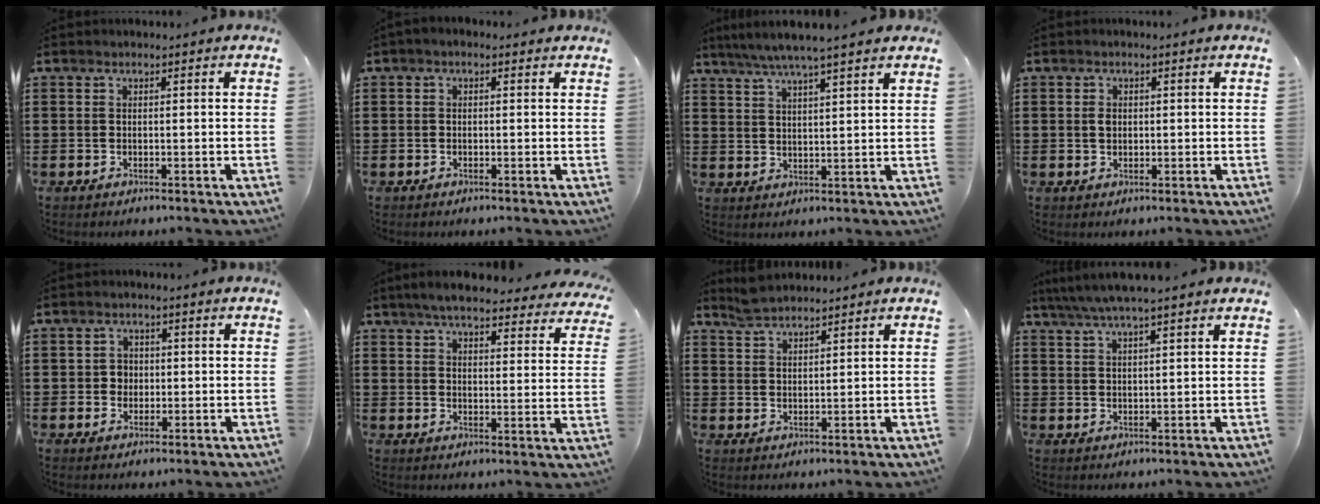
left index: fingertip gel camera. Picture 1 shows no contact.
{"total": 0.8, "force": [-0.3, 0.4, 0.6], "torque": [-0.011, 0.001, -0.006]}
{"total": 5.2, "force": [4.3, -0.1, 2.9], "torque": [-0.068, -0.015, 0.073]}
{"total": 1.5, "force": [0.3, 1.0, 1.1], "torque": [-0.025, 0.006, 0.004]}
{"total": 2.4, "force": [0.1, 2.2, 0.9], "torque": [-0.026, 0.008, -0.002]}
{"total": 5.8, "force": [5.2, 0.7, 2.4], "torque": [-0.066, -0.019, 0.092]}
{"total": 3.4, "force": [3.2, 0.7, 0.8], "torque": [-0.025, -0.002, 0.062]}
{"total": 4.6, "force": [3.8, -0.1, 2.6], "torque": [-0.059, -0.009, 0.067]}